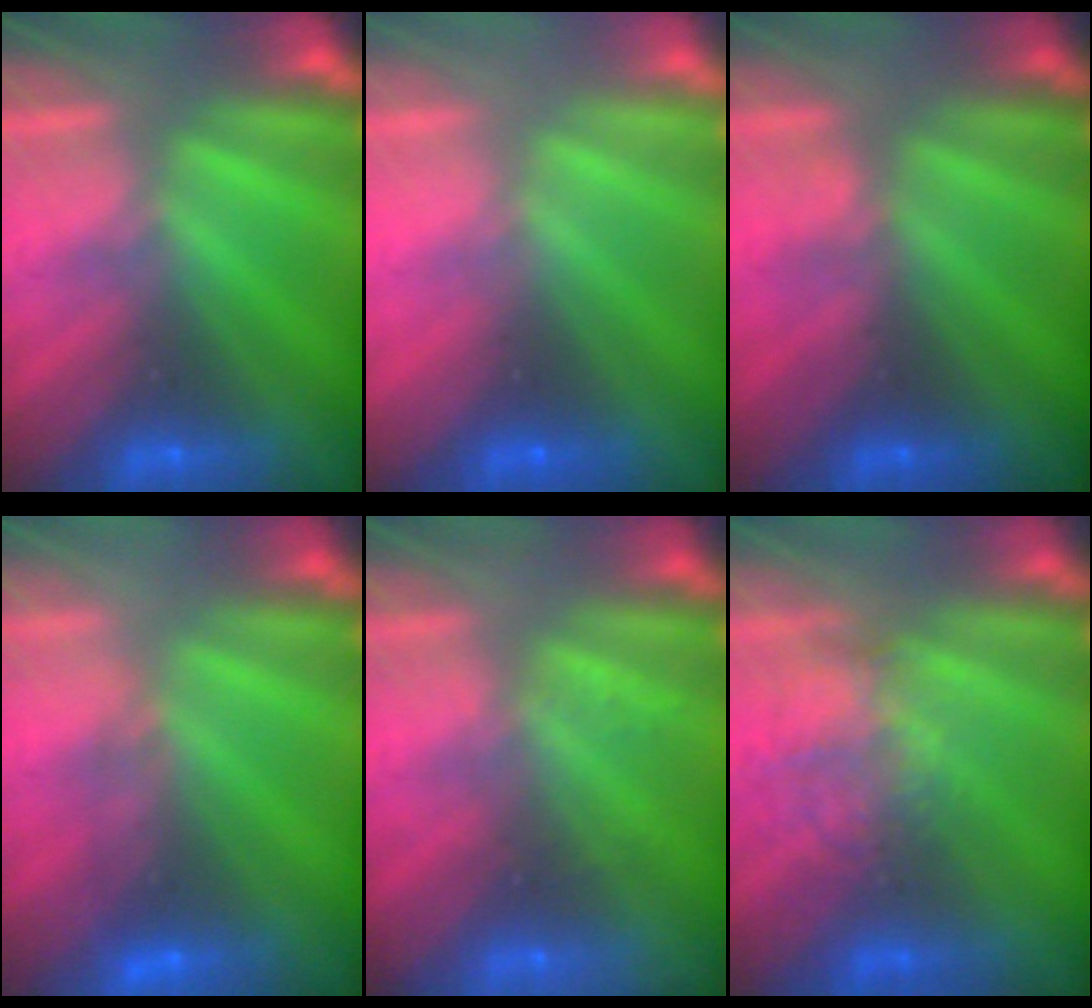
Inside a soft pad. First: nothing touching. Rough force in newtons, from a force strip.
{"total": 2.9}
{"total": 4.2}
{"total": 4.1}
{"total": 2.2}
{"total": 2.1}